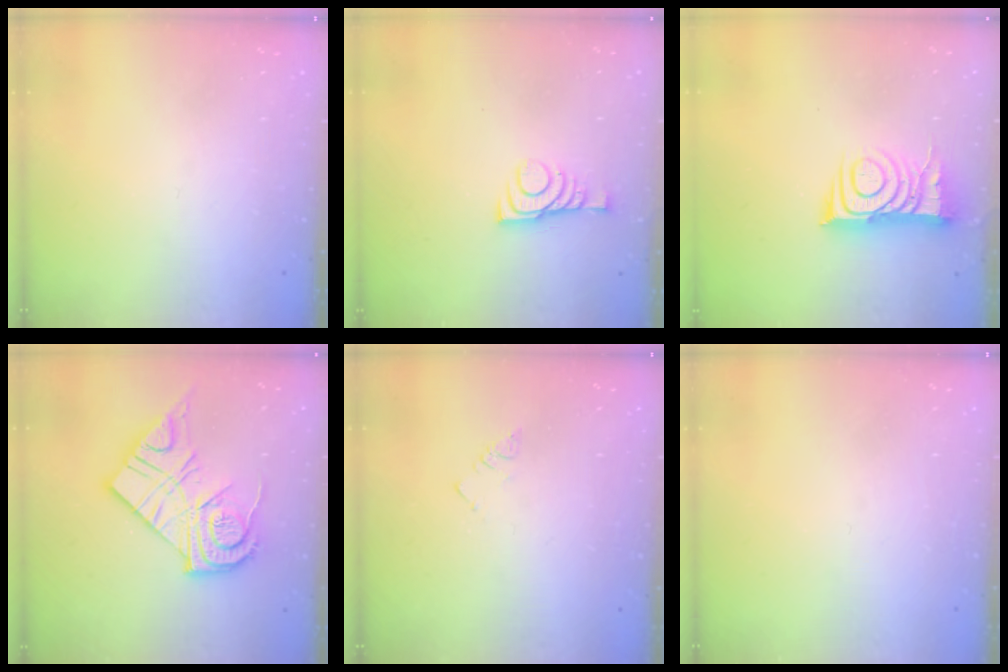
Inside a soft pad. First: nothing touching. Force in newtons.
{"total": 6.7, "press": 6.7, "slide": 0.8}
{"total": 9.9, "press": 9.9, "slide": 0.9}
{"total": 16.7, "press": 16.6, "slide": 1.5}
{"total": 2.9, "press": 2.9, "slide": 0.4}
{"total": 0.0}